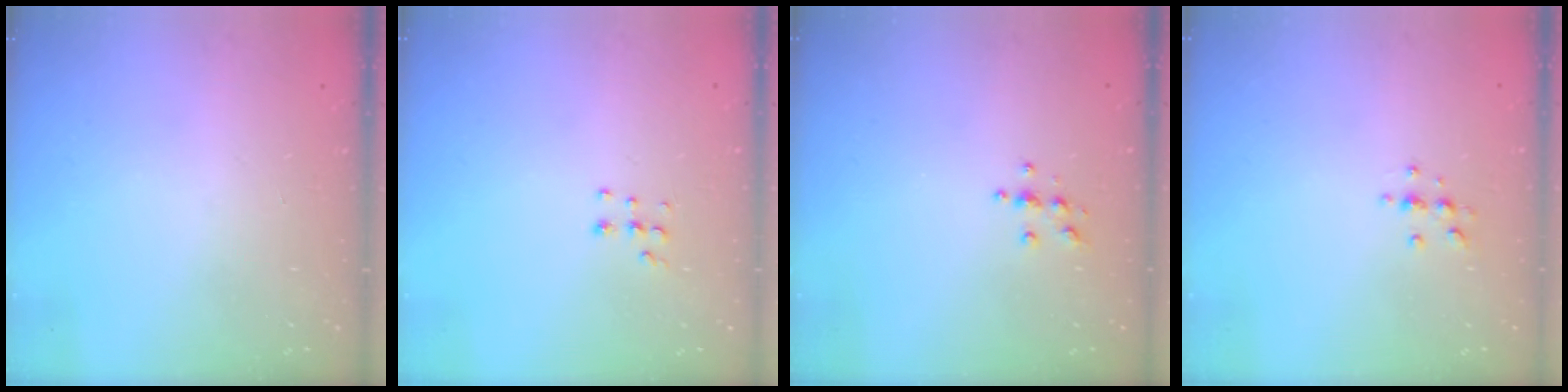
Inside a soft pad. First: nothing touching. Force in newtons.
{"total": 5.2, "press": 5.2, "slide": 0.7}
{"total": 3.7, "press": 3.7, "slide": 0.4}
{"total": 4.9, "press": 4.9, "slide": 0.6}